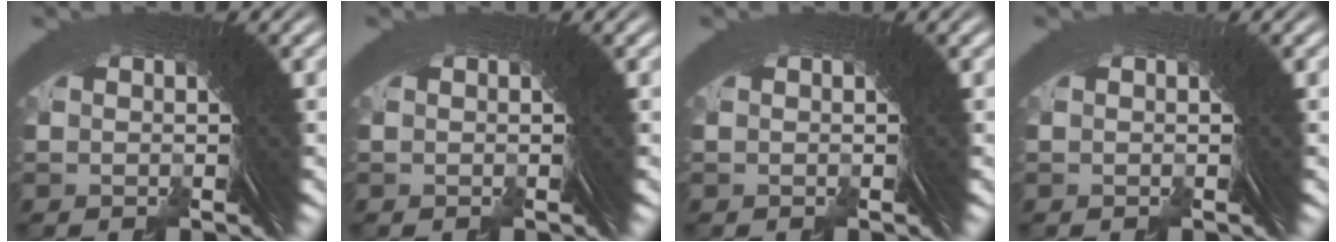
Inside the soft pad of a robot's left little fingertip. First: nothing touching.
{"total": 0.0}
{"total": 0.0}
{"total": 0.6, "force": [-0.3, -0.4, -0.4], "torque": [0.006, 0.004, -0.005]}